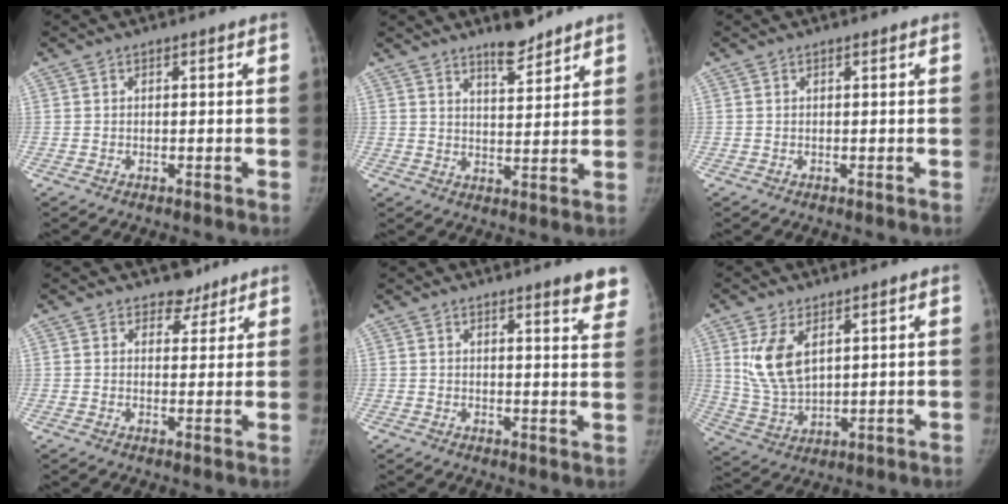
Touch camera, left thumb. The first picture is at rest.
{"total": 6.2, "force": [5.1, 1.6, 3.1], "torque": [-0.030, -0.040, 0.081]}
{"total": 0.0}
{"total": 3.5, "force": [2.8, 2.2, 0.2], "torque": [0.027, -0.016, 0.036]}
{"total": 7.6, "force": [6.0, 0.9, 4.6], "torque": [-0.031, -0.031, 0.057]}
{"total": 9.7, "force": [3.8, 5.2, 7.3], "torque": [-0.131, -0.015, 0.088]}